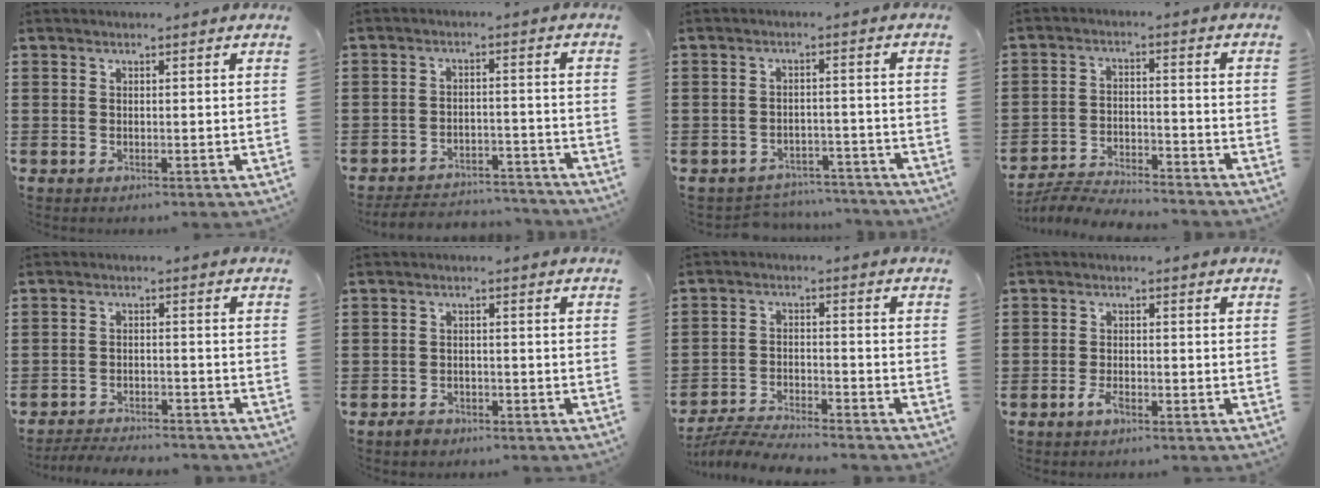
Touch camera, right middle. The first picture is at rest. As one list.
[{"total": 4.7, "force": [-4.6, 0.6, 0.4], "torque": [-0.014, 0.006, -0.097]}, {"total": 3.5, "force": [-3.5, 0.5, -0.1], "torque": [-0.006, -0.001, -0.074]}, {"total": 5.0, "force": [-4.9, 0.4, 0.9], "torque": [-0.024, 0.001, -0.099]}, {"total": 3.6, "force": [-3.5, 0.2, 0.4], "torque": [-0.011, 0.001, -0.074]}, {"total": 2.0, "force": [-1.7, 1.0, 0.3], "torque": [-0.011, 0.004, -0.037]}, {"total": 5.3, "force": [-5.1, 0.2, 1.2], "torque": [-0.034, -0.006, -0.105]}, {"total": 2.5, "force": [-1.8, 1.2, 1.3], "torque": [-0.032, 0.001, -0.035]}]